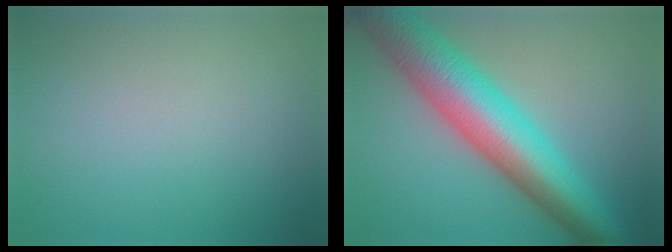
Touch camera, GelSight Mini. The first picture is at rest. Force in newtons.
{"total": 10.8, "press": 10.8, "slide": 0.0}